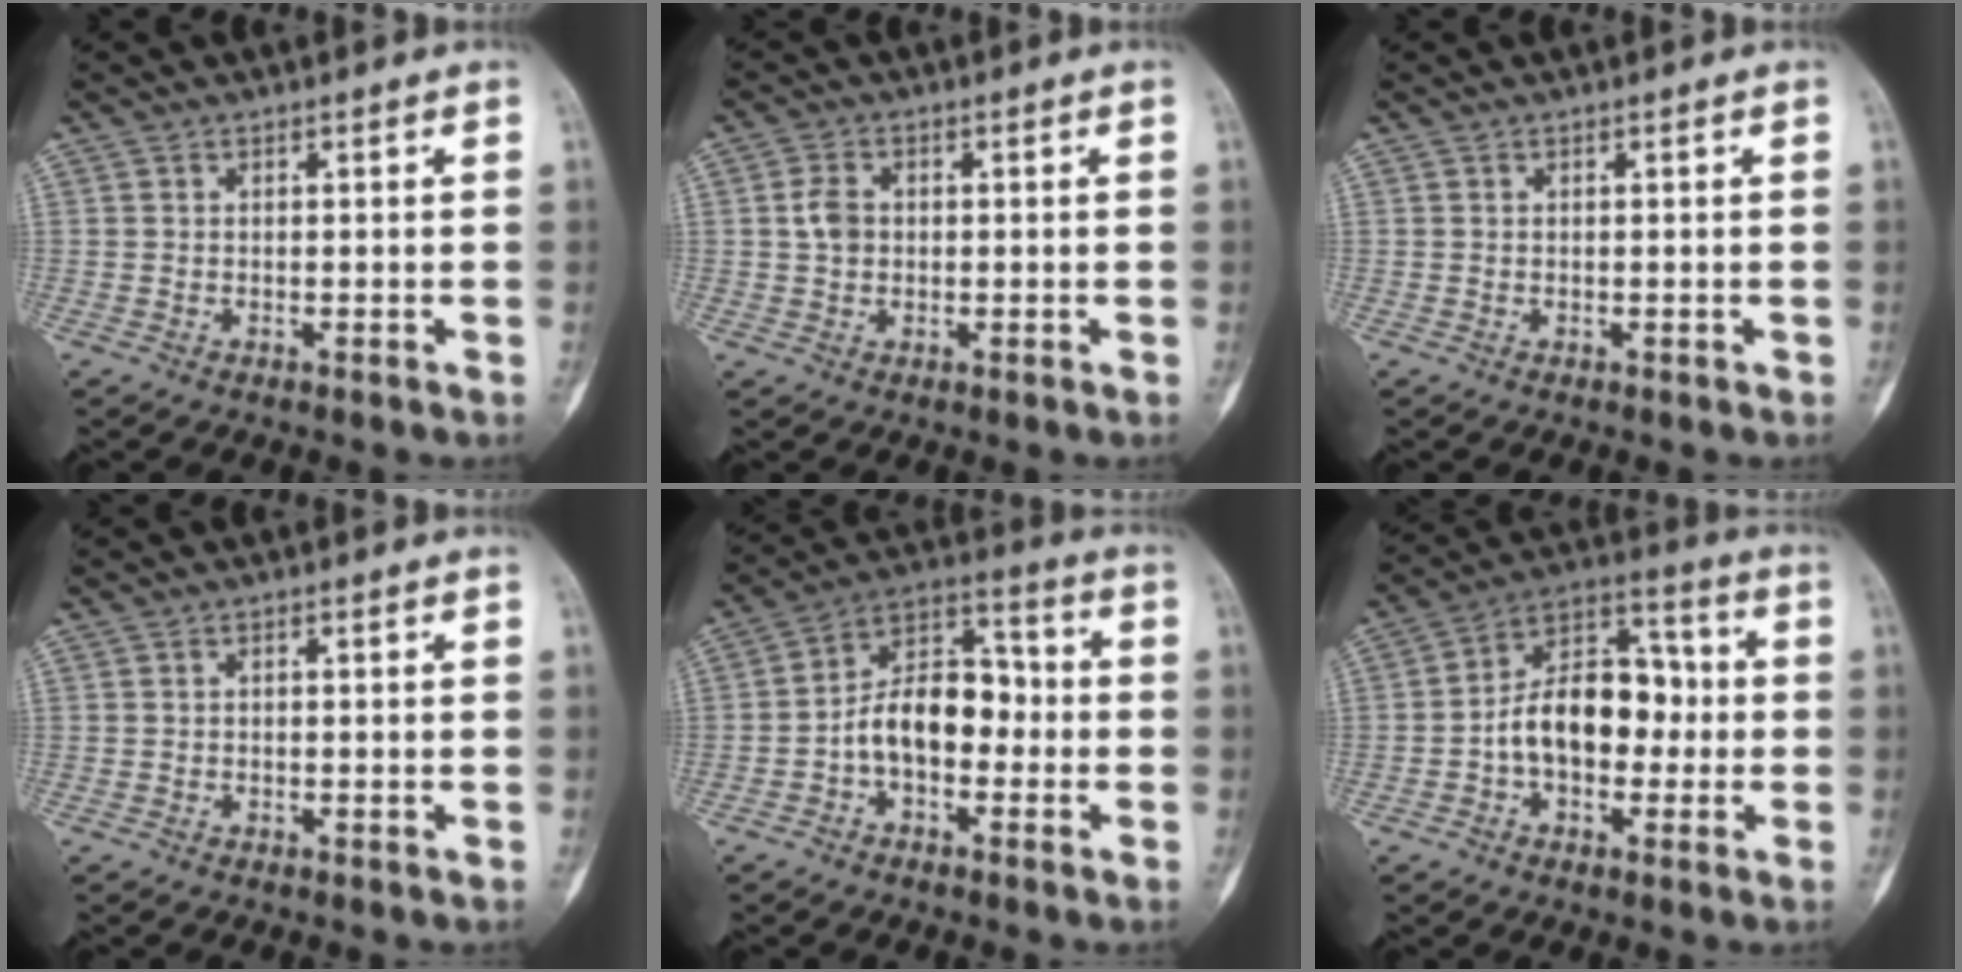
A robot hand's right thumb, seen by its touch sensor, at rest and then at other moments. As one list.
[{"total": 3.6, "force": [0.1, 2.8, 2.3], "torque": [-0.036, 0.004, -0.004]}, {"total": 0.0}, {"total": 0.0}, {"total": 11.9, "force": [-2.5, 7.5, 8.9], "torque": [-0.123, 0.050, -0.056]}, {"total": 14.6, "force": [-1.7, 9.6, 10.9], "torque": [-0.146, 0.051, -0.037]}]